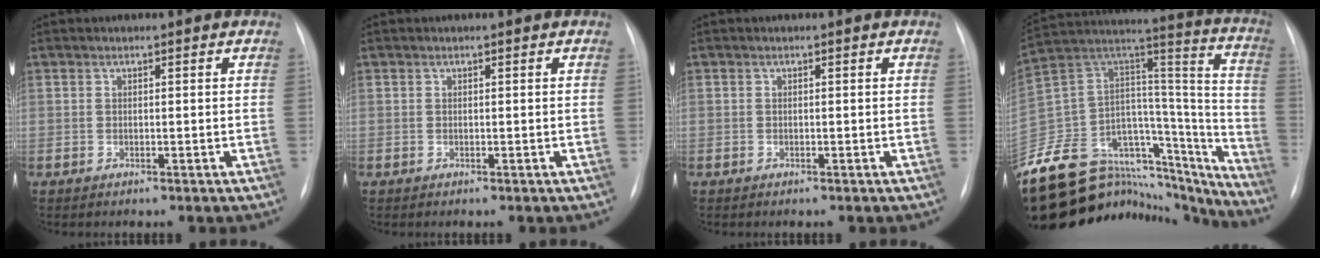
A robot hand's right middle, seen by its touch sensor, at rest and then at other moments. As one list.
[{"total": 0.0}, {"total": 0.0}, {"total": 37.3, "force": [-32.0, 12.8, 14.2], "torque": [-0.214, 0.026, -0.459]}]